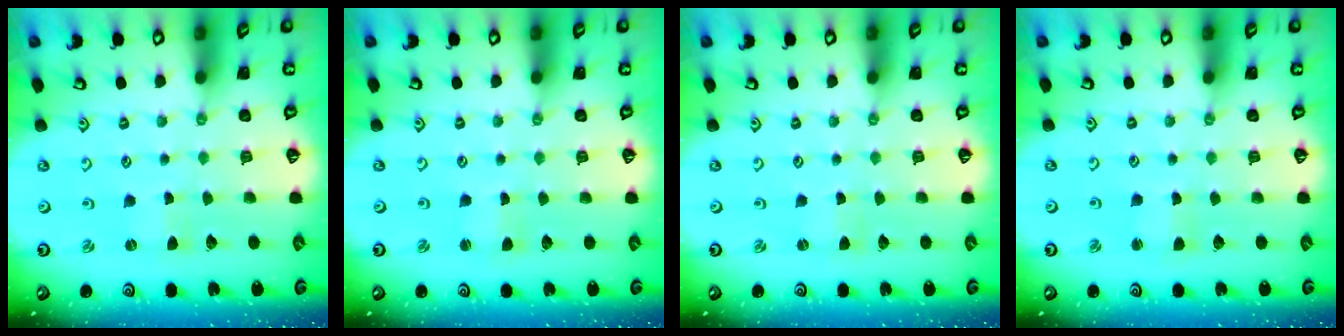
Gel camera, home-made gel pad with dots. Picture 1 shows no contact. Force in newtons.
{"total": 1.1, "press": 1.1, "slide": 0.2}
{"total": 0.7, "press": 0.7, "slide": 0.0}
{"total": 1.4, "press": 1.3, "slide": 0.3}